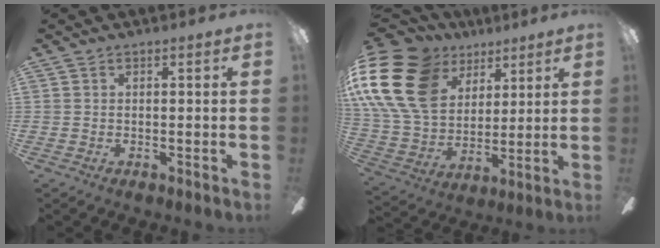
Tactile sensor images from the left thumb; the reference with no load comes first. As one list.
[{"total": 23.9, "force": [10.1, 16.9, 13.4], "torque": [-0.301, -0.041, 0.189]}]